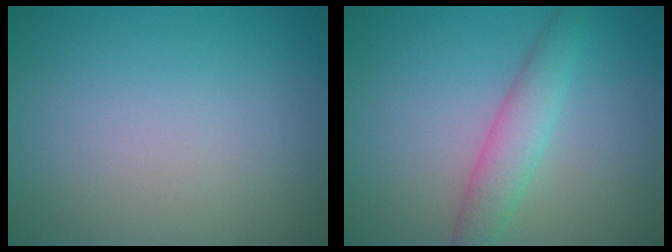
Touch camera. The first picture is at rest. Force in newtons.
{"total": 3.3, "press": 3.3, "slide": 0.2}